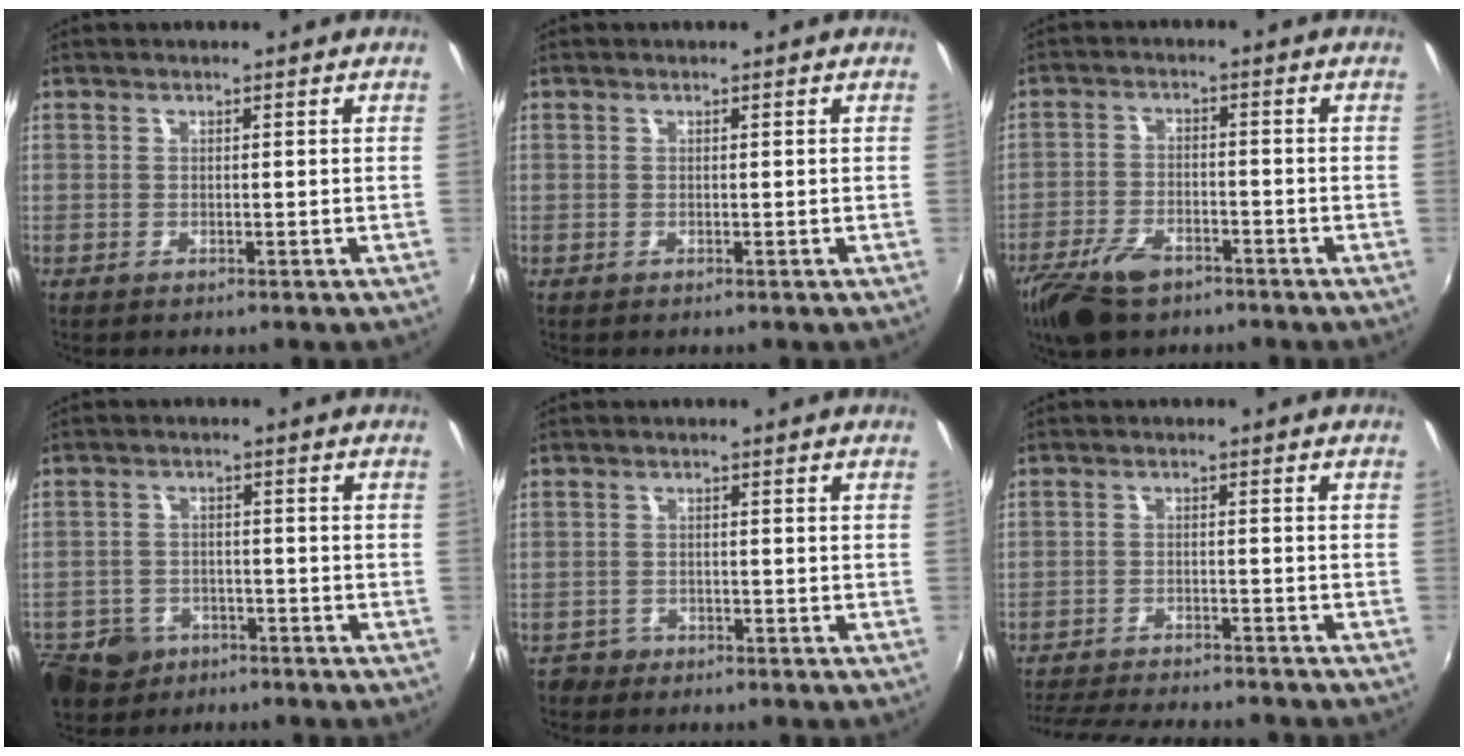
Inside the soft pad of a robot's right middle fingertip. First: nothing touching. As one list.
[{"total": 0.0}, {"total": 9.6, "force": [-6.7, 4.6, 5.2], "torque": [-0.134, -0.014, -0.125]}, {"total": 12.8, "force": [-7.1, 9.5, 4.9], "torque": [-0.153, -0.001, -0.109]}, {"total": 2.5, "force": [-1.8, 1.8, 0.2], "torque": [-0.011, 0.000, -0.031]}, {"total": 14.5, "force": [-13.0, 2.6, 5.9], "torque": [-0.130, -0.022, -0.196]}]